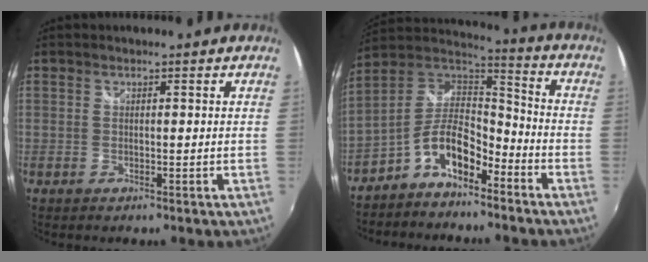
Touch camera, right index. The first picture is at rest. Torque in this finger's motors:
{"motor_torque": [0.55, -0.30, 0.26, 0.05]}